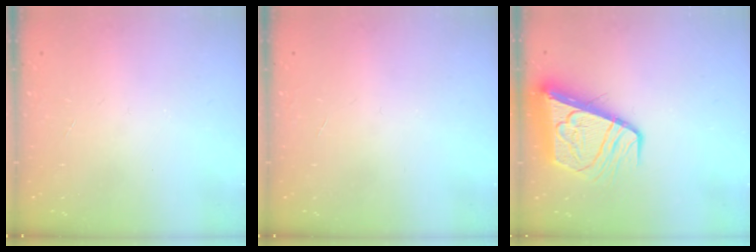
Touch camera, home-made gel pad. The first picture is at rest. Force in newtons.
{"total": 0.0}
{"total": 11.4, "press": 11.3, "slide": 1.4}